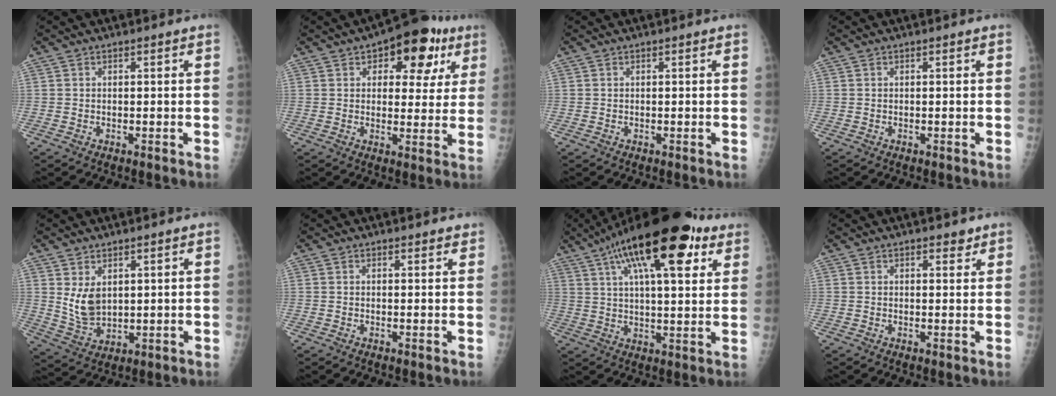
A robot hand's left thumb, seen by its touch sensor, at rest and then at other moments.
{"total": 14.0, "force": [6.5, 7.5, 9.8], "torque": [-0.072, -0.005, 0.080]}
{"total": 0.0}
{"total": 0.0}
{"total": 6.6, "force": [2.3, 4.1, 4.6], "torque": [-0.071, -0.021, 0.059]}
{"total": 1.4, "force": [1.2, 0.5, 0.6], "torque": [-0.001, -0.004, 0.013]}
{"total": 22.6, "force": [11.4, 7.9, 17.9], "torque": [-0.268, -0.005, 0.174]}
{"total": 2.6, "force": [1.8, 1.2, 1.4], "torque": [-0.004, -0.009, 0.023]}